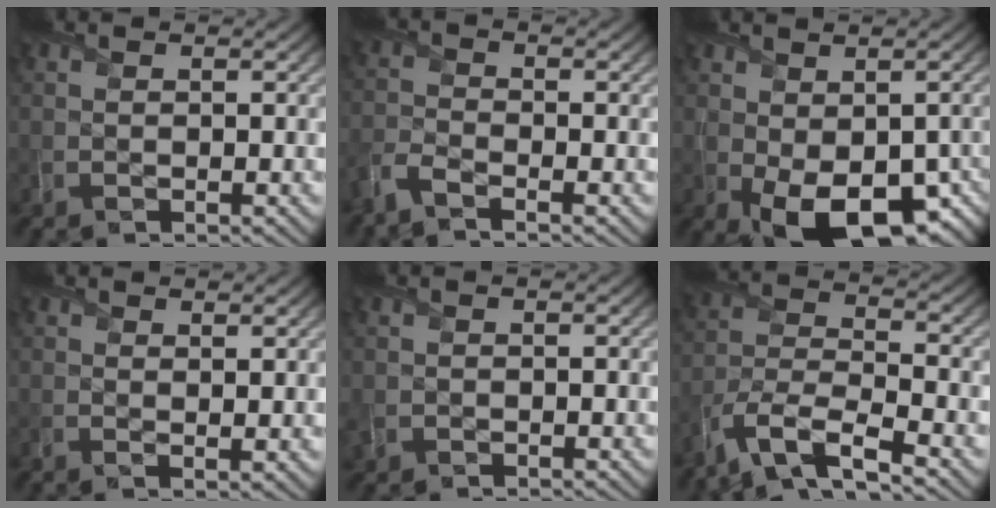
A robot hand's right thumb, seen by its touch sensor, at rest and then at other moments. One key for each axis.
{"total": 3.6, "fx": -2.9, "fy": 1.0, "fz": 2.0, "tx": -0.052, "ty": -0.012, "tz": -0.075}
{"total": 12.1, "fx": -4.1, "fy": 6.8, "fz": 9.1, "tx": -0.143, "ty": -0.044, "tz": -0.044}
{"total": 1.8, "fx": 1.3, "fy": 0.5, "fz": 1.2, "tx": -0.021, "ty": -0.008, "tz": 0.026}
{"total": 1.6, "fx": -0.2, "fy": 1.5, "fz": 0.5, "tx": -0.018, "ty": -0.008, "tz": -0.007}
{"total": 9.4, "fx": -6.8, "fy": 2.6, "fz": 5.8, "tx": -0.127, "ty": -0.013, "tz": -0.144}